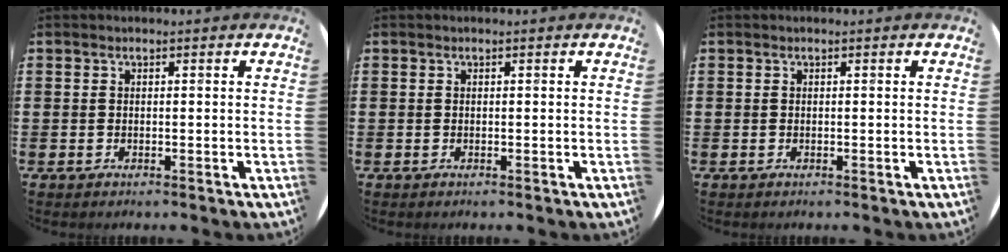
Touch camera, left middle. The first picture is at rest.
{"total": 0.0}
{"total": 0.0}